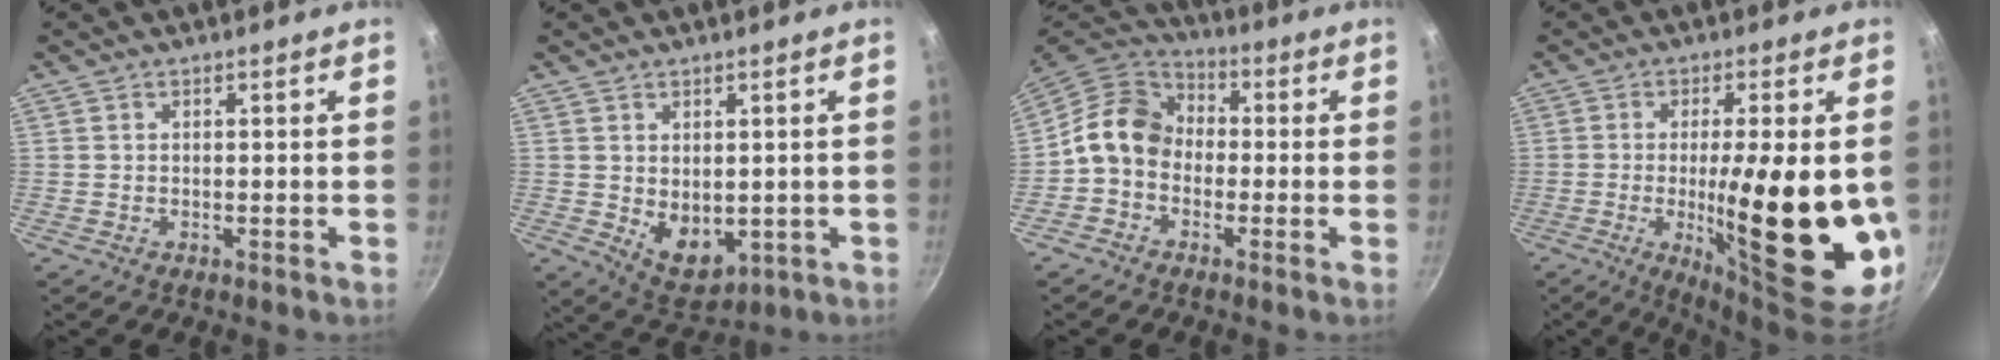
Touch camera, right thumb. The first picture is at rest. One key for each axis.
{"total": 7.6, "fx": 0.0, "fy": 5.3, "fz": 5.5, "tx": -0.062, "ty": -0.018, "tz": 0.022}
{"total": 10.4, "fx": -1.1, "fy": 8.5, "fz": 5.9, "tx": -0.077, "ty": 0.038, "tz": -0.045}
{"total": 21.5, "fx": -2.2, "fy": 5.6, "fz": 20.7, "tx": -0.291, "ty": -0.015, "tz": -0.023}